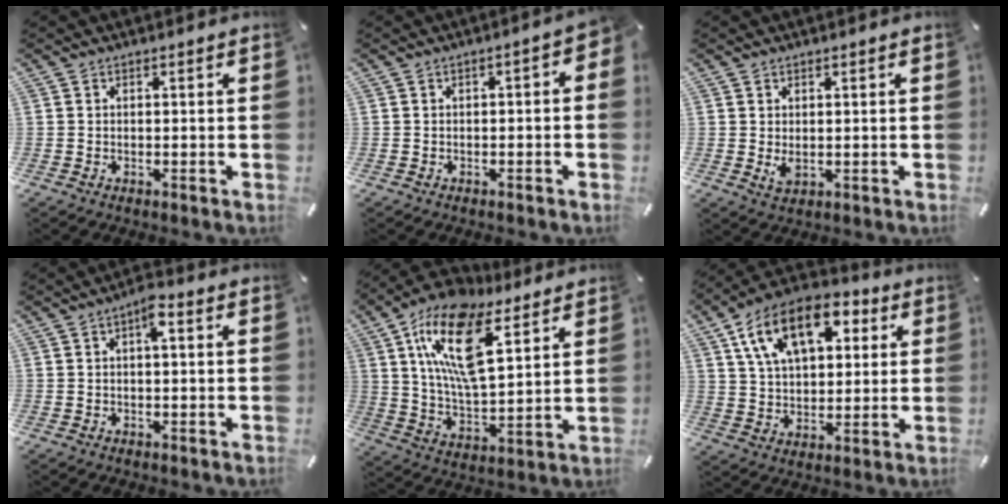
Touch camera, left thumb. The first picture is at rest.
{"total": 3.0, "force": [-1.2, 1.4, 2.5], "torque": [-0.042, 0.013, -0.021]}
{"total": 2.5, "force": [0.2, 1.6, 2.0], "torque": [-0.043, -0.006, 0.000]}
{"total": 3.7, "force": [0.7, 1.2, 3.4], "torque": [-0.060, 0.009, 0.006]}
{"total": 19.6, "force": [10.2, 9.0, 14.1], "torque": [-0.304, -0.032, 0.173]}
{"total": 15.8, "force": [7.5, 9.5, 10.2], "torque": [-0.188, -0.007, 0.135]}